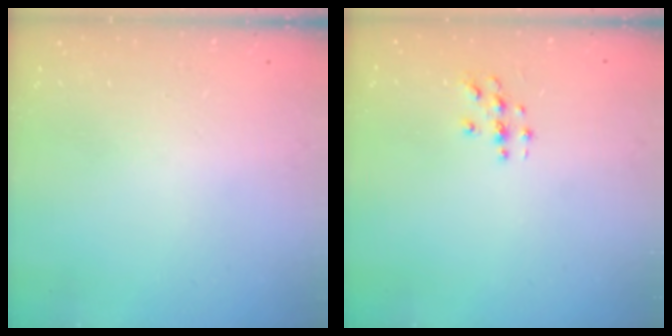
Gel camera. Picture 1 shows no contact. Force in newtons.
{"total": 2.8, "press": 2.8, "slide": 0.3}